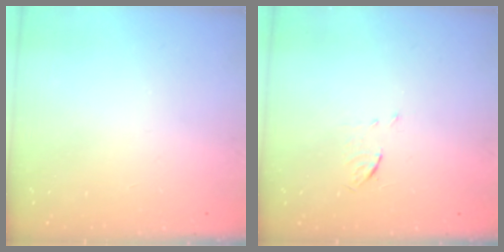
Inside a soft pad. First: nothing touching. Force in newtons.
{"total": 3.6, "press": 3.4, "slide": 1.4}